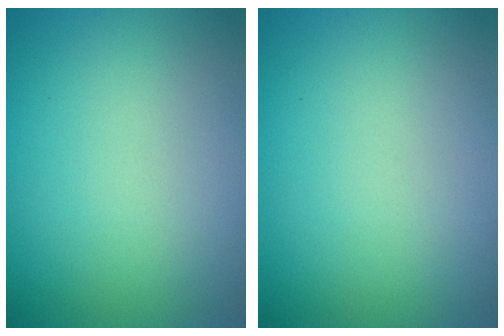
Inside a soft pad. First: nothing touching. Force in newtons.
{"total": 0.0}